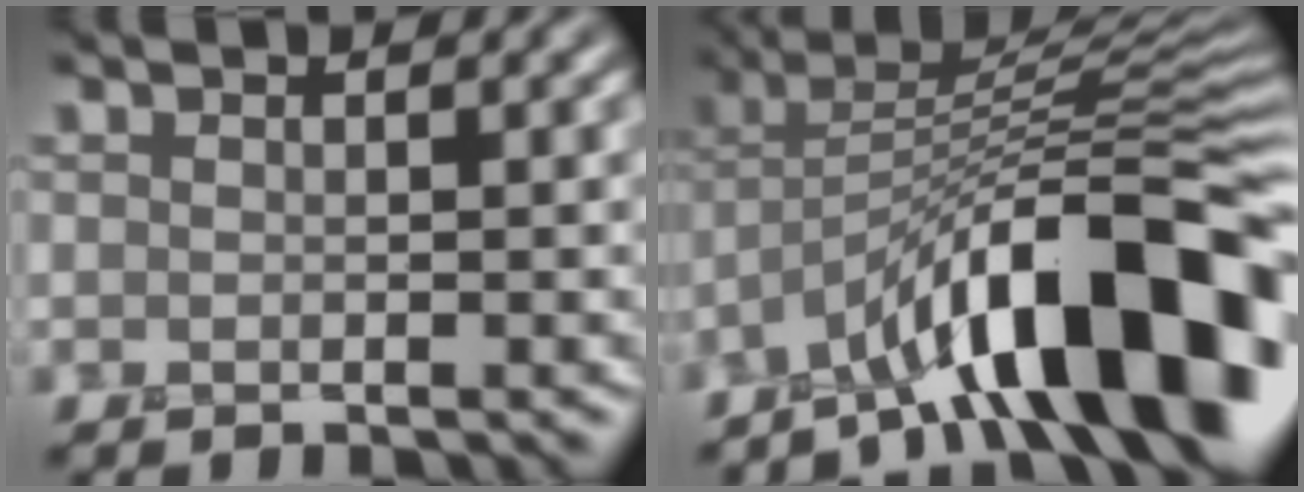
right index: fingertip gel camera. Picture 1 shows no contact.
{"total": 13.7, "force": [-7.9, 3.6, 10.6], "torque": [-0.147, 0.023, -0.132]}